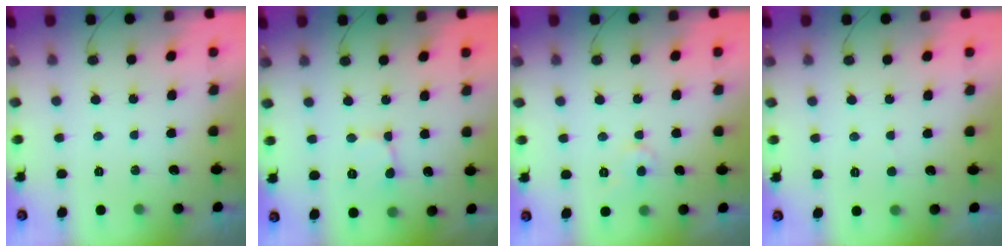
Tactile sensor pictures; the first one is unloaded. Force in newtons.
{"total": 1.8, "press": 1.7, "slide": 0.2}
{"total": 3.6, "press": 3.6, "slide": 0.3}
{"total": 3.4, "press": 3.4, "slide": 0.4}